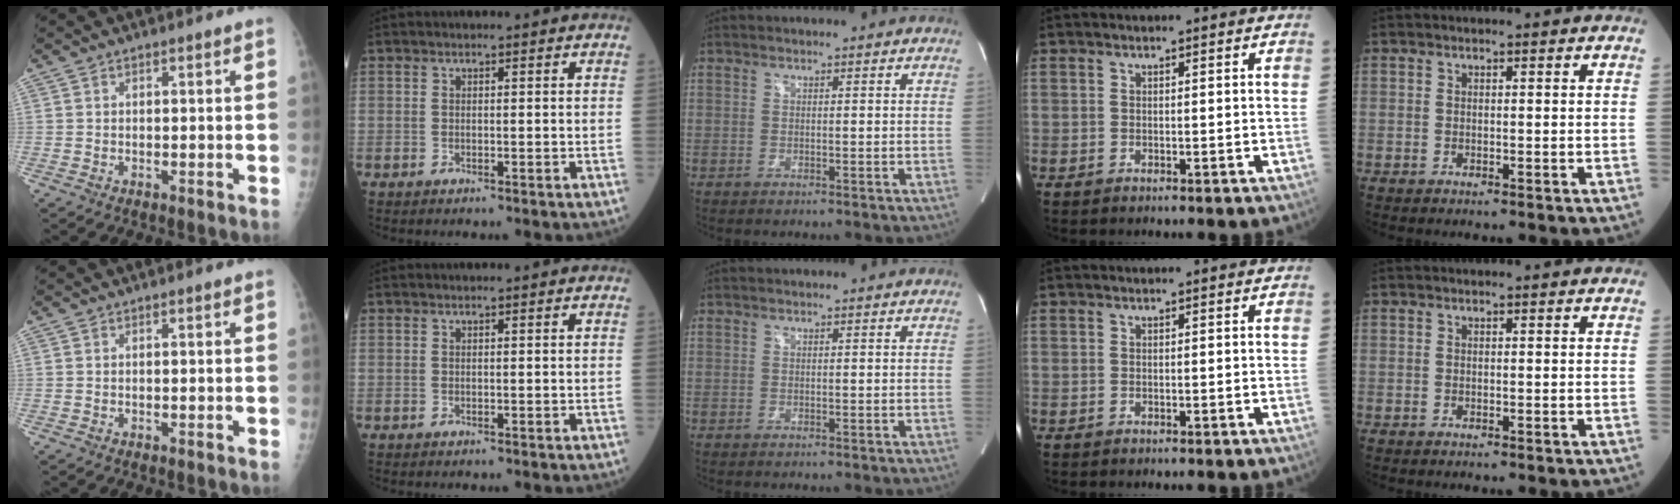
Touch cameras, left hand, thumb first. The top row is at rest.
{}